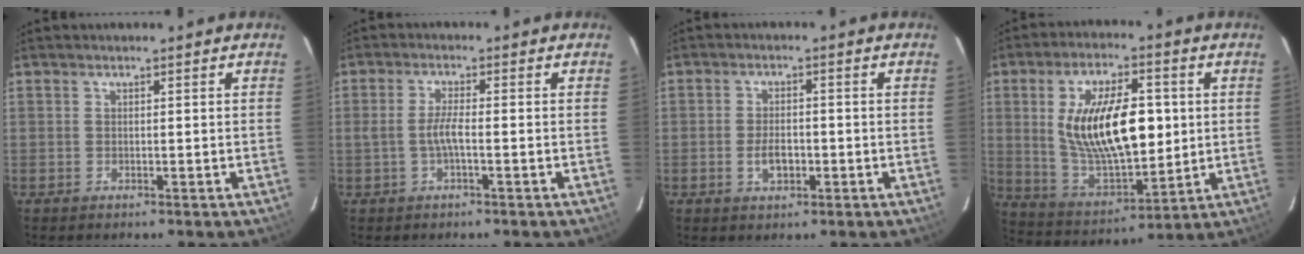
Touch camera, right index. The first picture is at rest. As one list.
[{"total": 3.3, "force": [-0.9, 0.2, 3.2], "torque": [-0.065, 0.002, -0.017]}, {"total": 4.1, "force": [-1.3, 2.3, 3.2], "torque": [-0.063, 0.000, -0.020]}, {"total": 19.3, "force": [2.5, 8.8, 17.0], "torque": [-0.312, -0.002, 0.061]}]